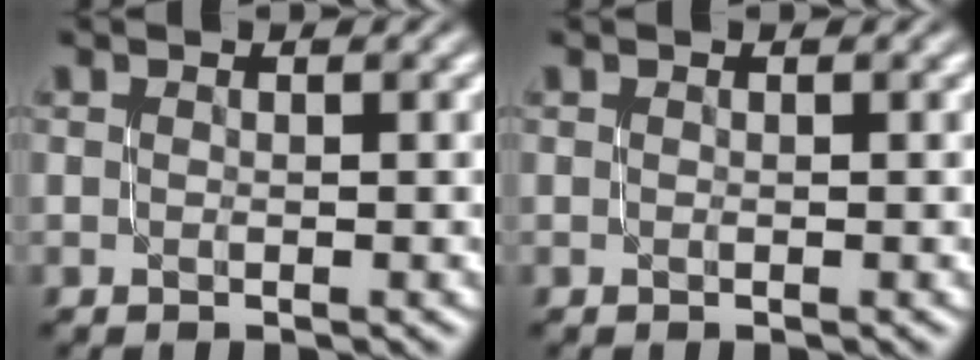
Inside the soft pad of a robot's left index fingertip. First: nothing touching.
{"total": 0.0}